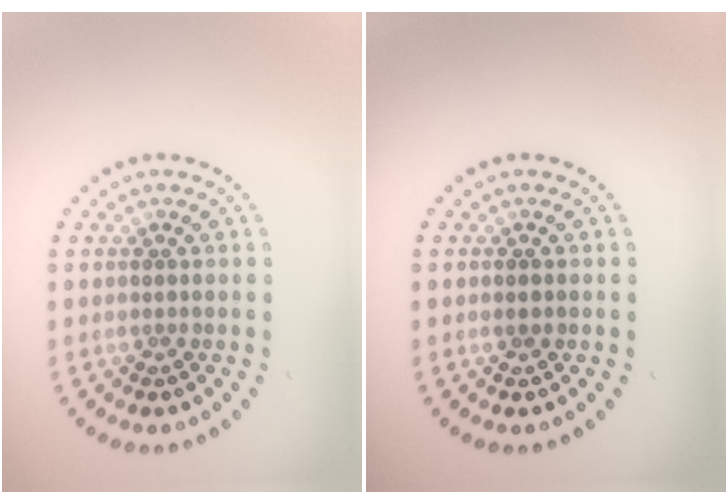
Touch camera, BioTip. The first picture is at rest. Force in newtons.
{"total": 0.9, "press": 0.8, "slide": 0.1}